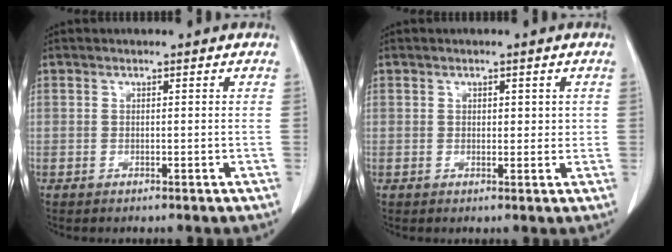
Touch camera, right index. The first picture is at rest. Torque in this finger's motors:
{"motor_torque": [-0.04, -0.01, -0.01, -0.01]}